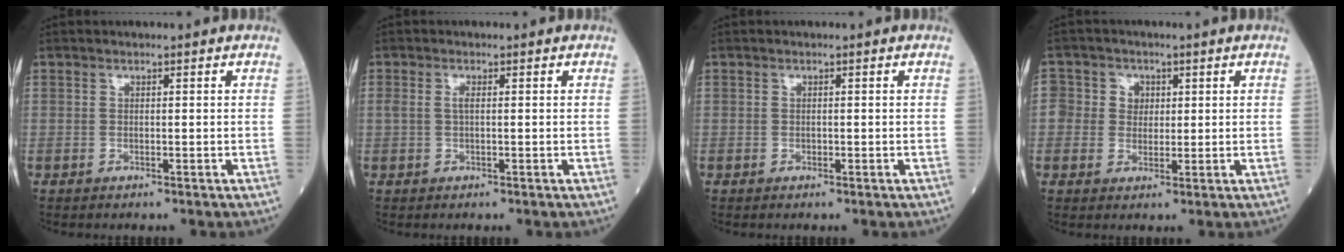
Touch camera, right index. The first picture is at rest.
{"total": 1.0, "force": [0.1, 0.2, 1.0], "torque": [-0.024, 0.001, 0.001]}
{"total": 0.0}
{"total": 4.7, "force": [0.7, 4.5, 1.3], "torque": [-0.013, 0.014, 0.013]}